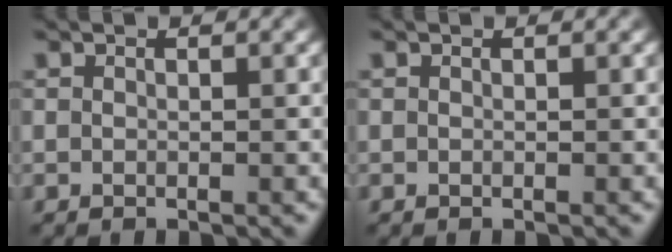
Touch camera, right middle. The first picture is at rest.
{"total": 0.0}